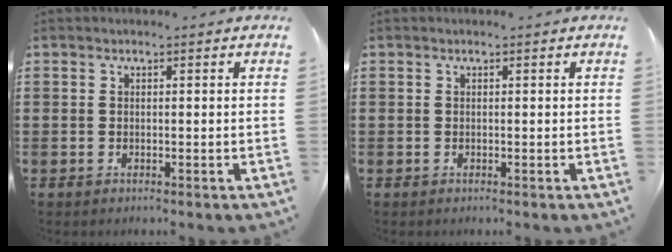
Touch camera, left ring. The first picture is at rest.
{"total": 0.0}